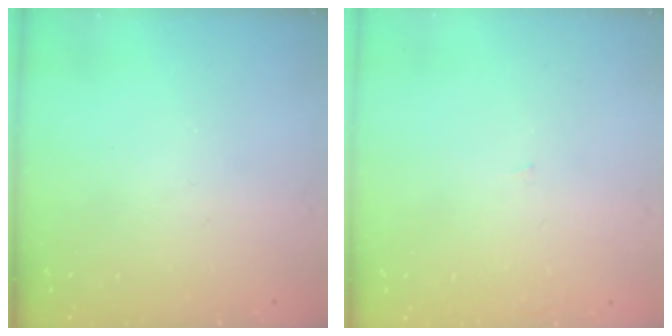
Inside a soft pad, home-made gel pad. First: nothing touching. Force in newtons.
{"total": 0.9, "press": 0.9, "slide": 0.0}